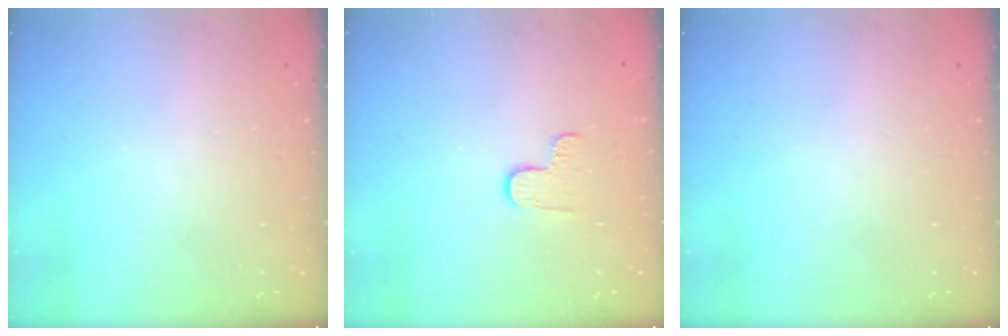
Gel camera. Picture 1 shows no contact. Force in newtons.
{"total": 5.4, "press": 5.4, "slide": 0.5}
{"total": 0.0}